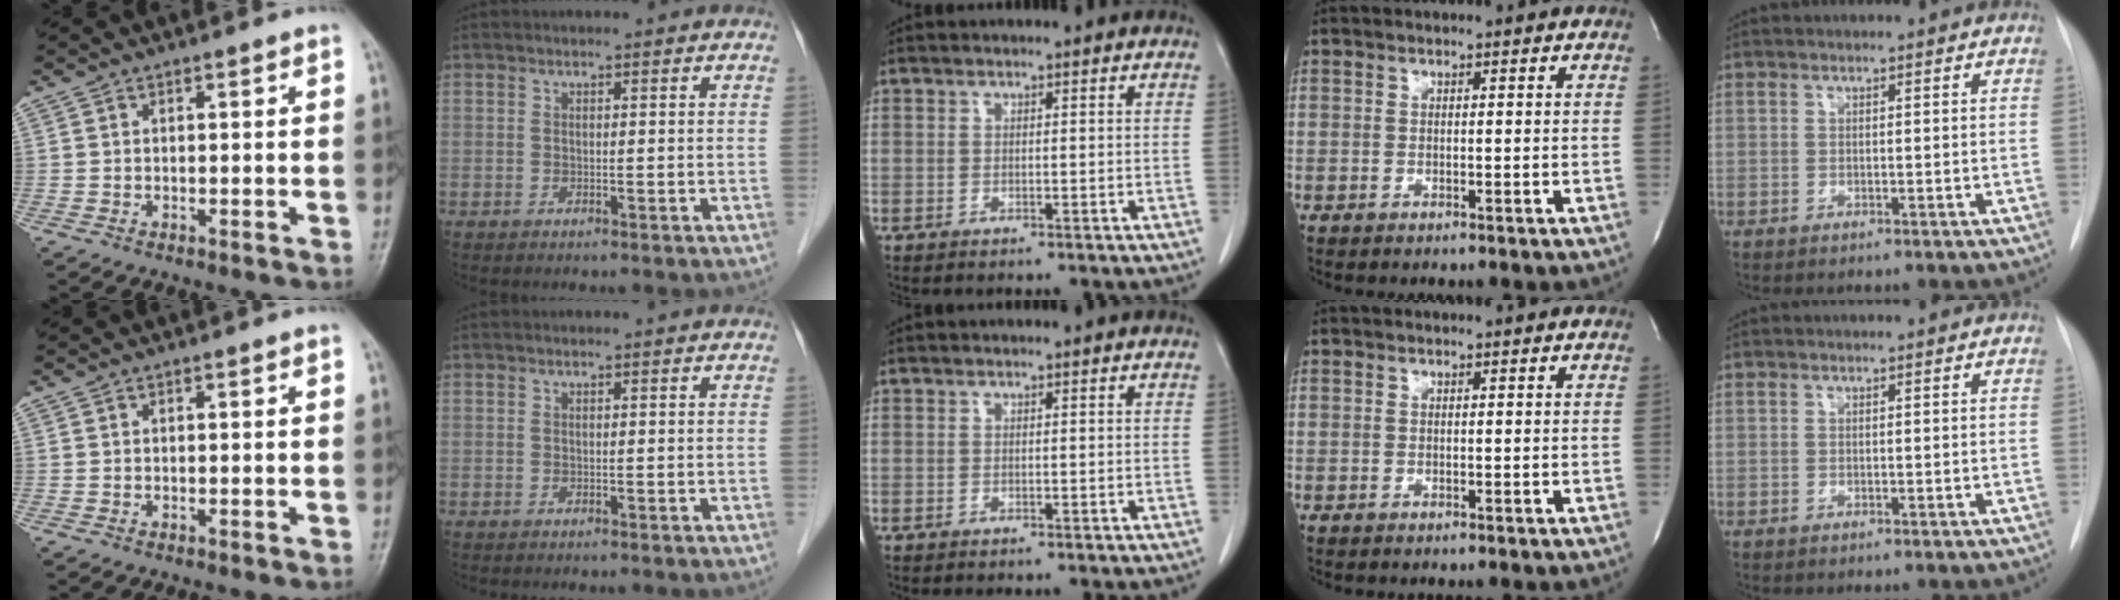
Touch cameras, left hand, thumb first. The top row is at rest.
{}